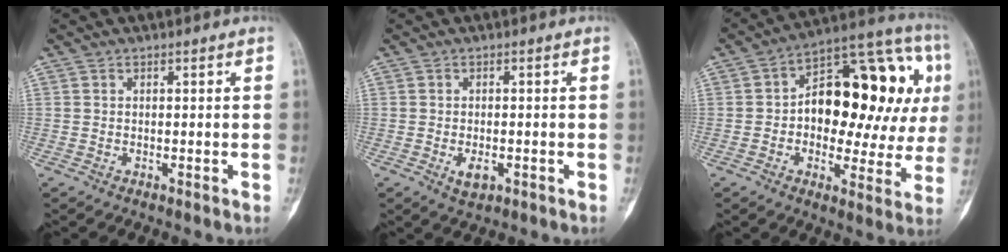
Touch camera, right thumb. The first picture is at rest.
{"total": 3.0, "force": [-1.0, 1.5, 2.4], "torque": [-0.037, 0.000, -0.011]}
{"total": 24.9, "force": [3.5, 12.5, 21.3], "torque": [-0.257, 0.038, 0.048]}